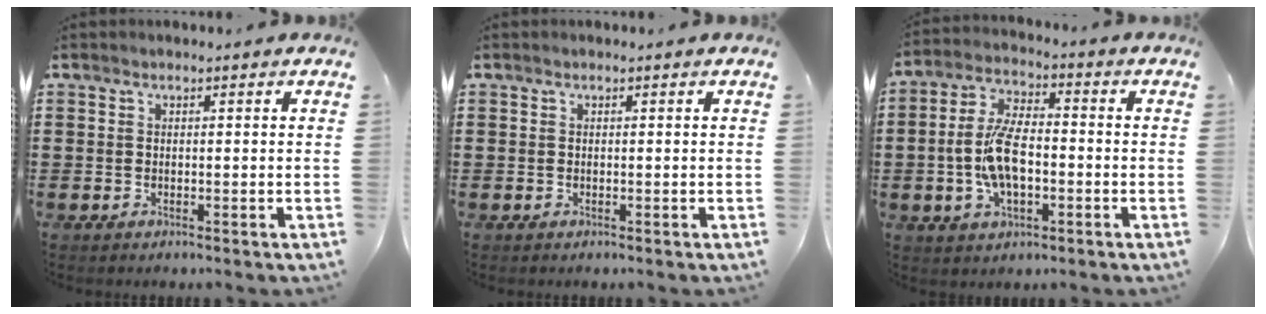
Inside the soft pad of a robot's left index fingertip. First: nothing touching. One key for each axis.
{"total": 0.0}
{"total": 9.2, "fx": -1.5, "fy": 4.3, "fz": 8.0, "tx": -0.180, "ty": 0.001, "tz": -0.034}